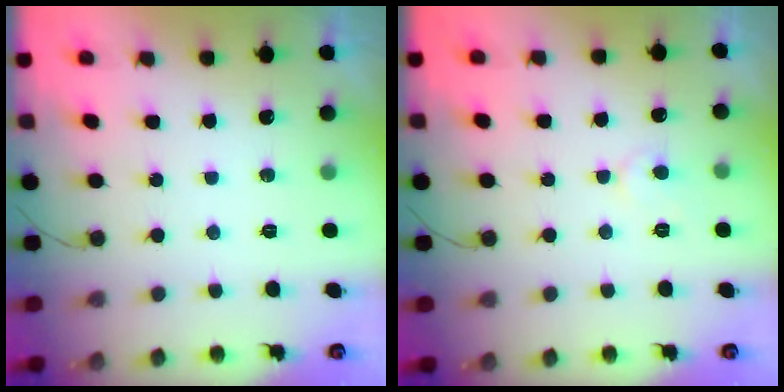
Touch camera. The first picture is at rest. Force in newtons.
{"total": 4.4, "press": 4.4, "slide": 0.4}